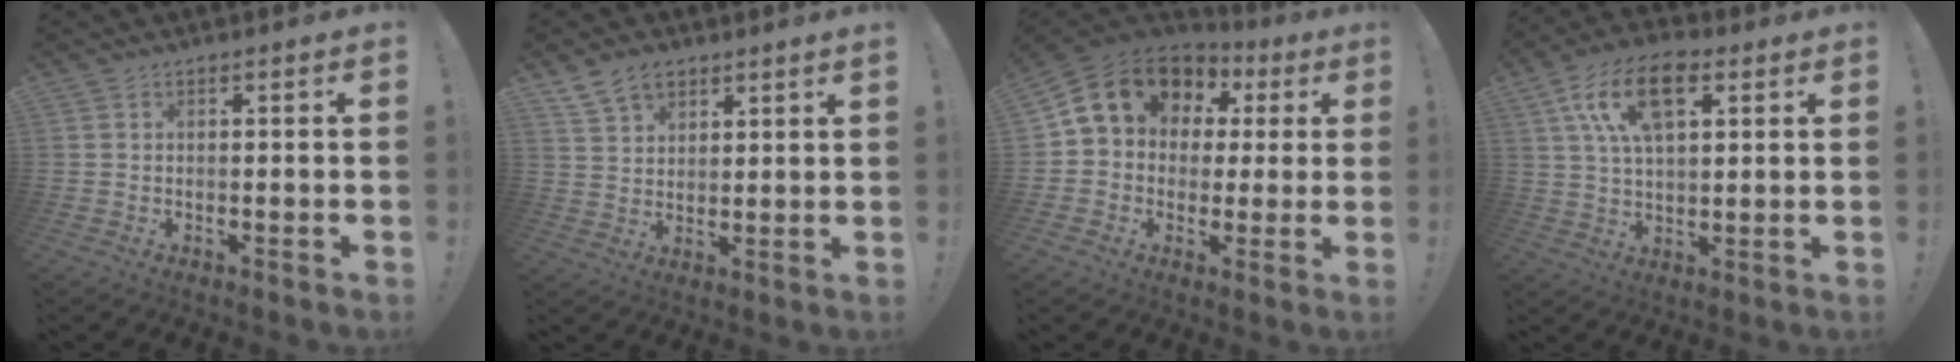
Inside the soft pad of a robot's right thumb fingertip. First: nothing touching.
{"total": 7.1, "force": [5.5, 3.7, 2.7], "torque": [-0.051, -0.024, 0.106]}
{"total": 13.8, "force": [5.3, 10.8, 6.8], "torque": [-0.103, -0.021, 0.107]}
{"total": 15.4, "force": [6.3, 8.0, 11.5], "torque": [-0.206, 0.000, 0.113]}